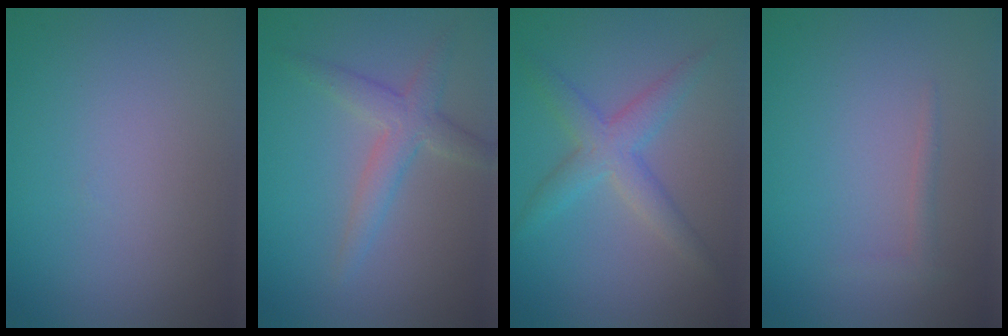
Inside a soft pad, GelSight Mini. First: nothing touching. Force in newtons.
{"total": 2.9, "press": 2.9, "slide": 0.1}
{"total": 3.4, "press": 3.4, "slide": 0.2}
{"total": 0.8, "press": 0.8, "slide": 0.0}